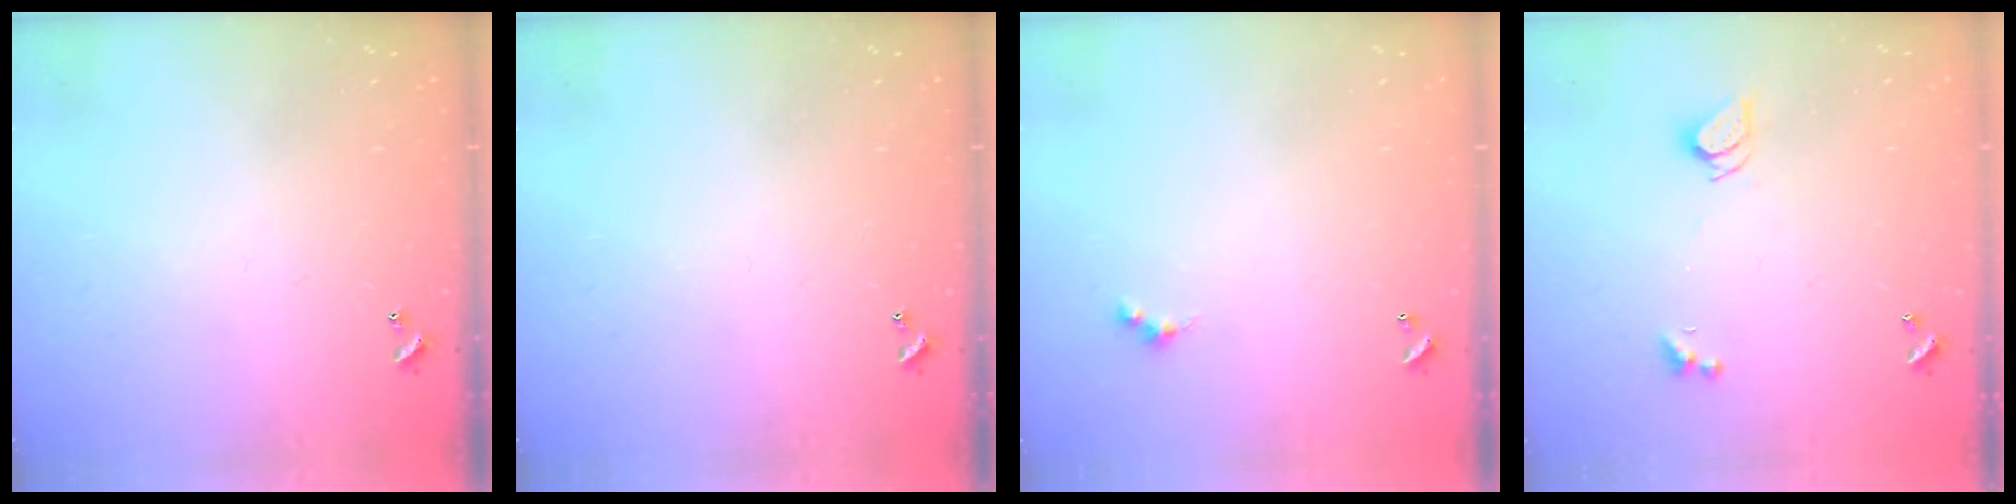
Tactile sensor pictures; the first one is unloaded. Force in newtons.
{"total": 0.0}
{"total": 1.5, "press": 1.4, "slide": 0.3}
{"total": 2.3, "press": 2.3, "slide": 0.2}